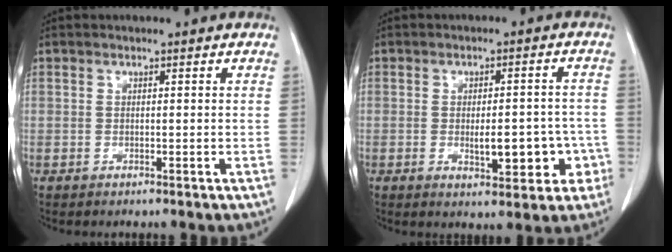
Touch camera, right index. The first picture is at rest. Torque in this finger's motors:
{"motor_torque": [0.27, -0.08, 0.24, 0.03]}